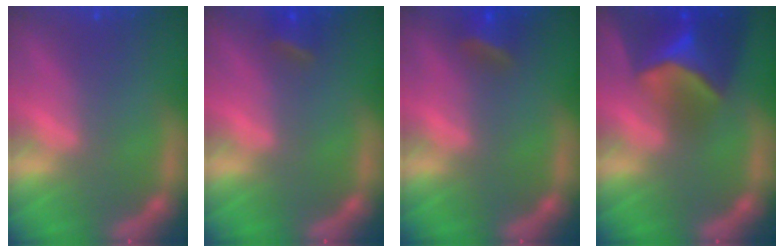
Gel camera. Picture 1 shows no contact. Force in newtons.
{"total": 1.9}
{"total": 2.9}
{"total": 8.9}